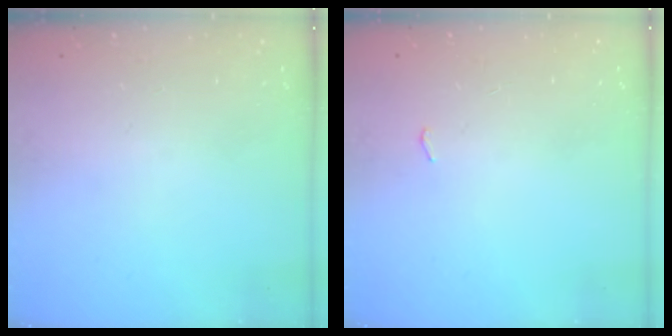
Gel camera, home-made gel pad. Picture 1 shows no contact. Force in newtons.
{"total": 10.0, "press": 2.6, "slide": 9.7}